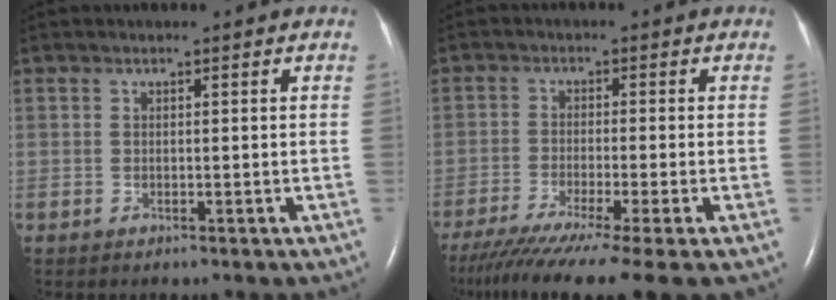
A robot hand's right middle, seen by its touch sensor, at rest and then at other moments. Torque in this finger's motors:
{"motor_torque": [1.08, -1.06, 0.25, 0.10]}